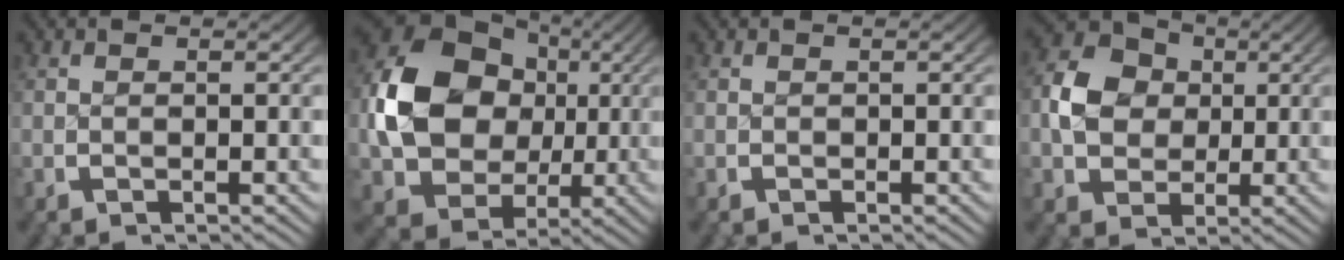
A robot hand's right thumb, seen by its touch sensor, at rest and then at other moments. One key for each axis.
{"total": 12.7, "fx": 1.2, "fy": 10.0, "fz": 7.7, "tx": -0.196, "ty": -0.050, "tz": 0.044}
{"total": 0.6, "fx": 0.1, "fy": 0.0, "fz": -0.6, "tx": 0.014, "ty": 0.000, "tz": 0.004}
{"total": 7.9, "fx": 1.4, "fy": 6.6, "fz": 4.2, "tx": -0.087, "ty": -0.009, "tz": 0.032}